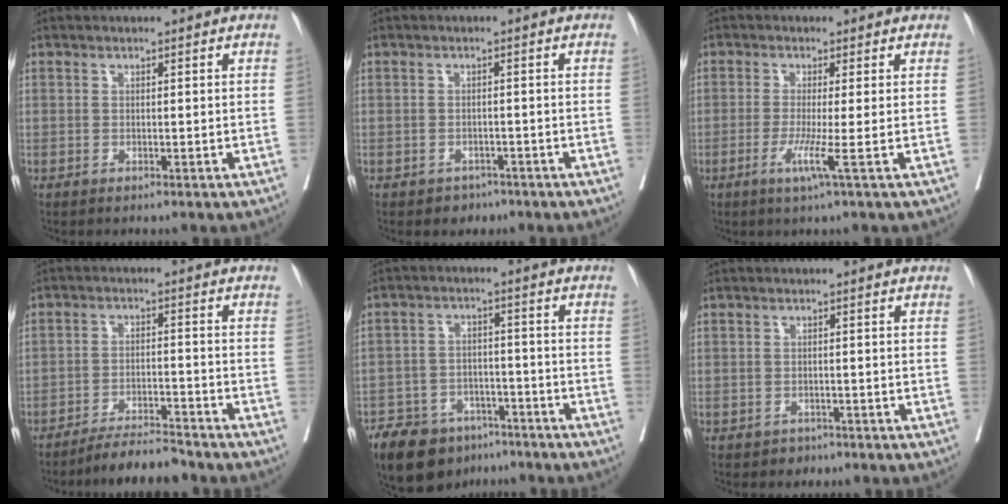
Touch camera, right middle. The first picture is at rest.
{"total": 2.3, "force": [-1.5, 1.6, 0.2], "torque": [-0.007, 0.006, -0.019]}
{"total": 3.7, "force": [-1.2, -1.1, 3.3], "torque": [-0.066, -0.010, -0.024]}
{"total": 6.6, "force": [-6.3, 0.1, 2.0], "torque": [-0.025, -0.010, -0.110]}
{"total": 11.6, "force": [-8.7, 6.4, 4.2], "torque": [-0.071, 0.005, -0.139]}
{"total": 1.5, "force": [-1.0, 1.0, 0.0], "torque": [-0.005, 0.003, -0.015]}